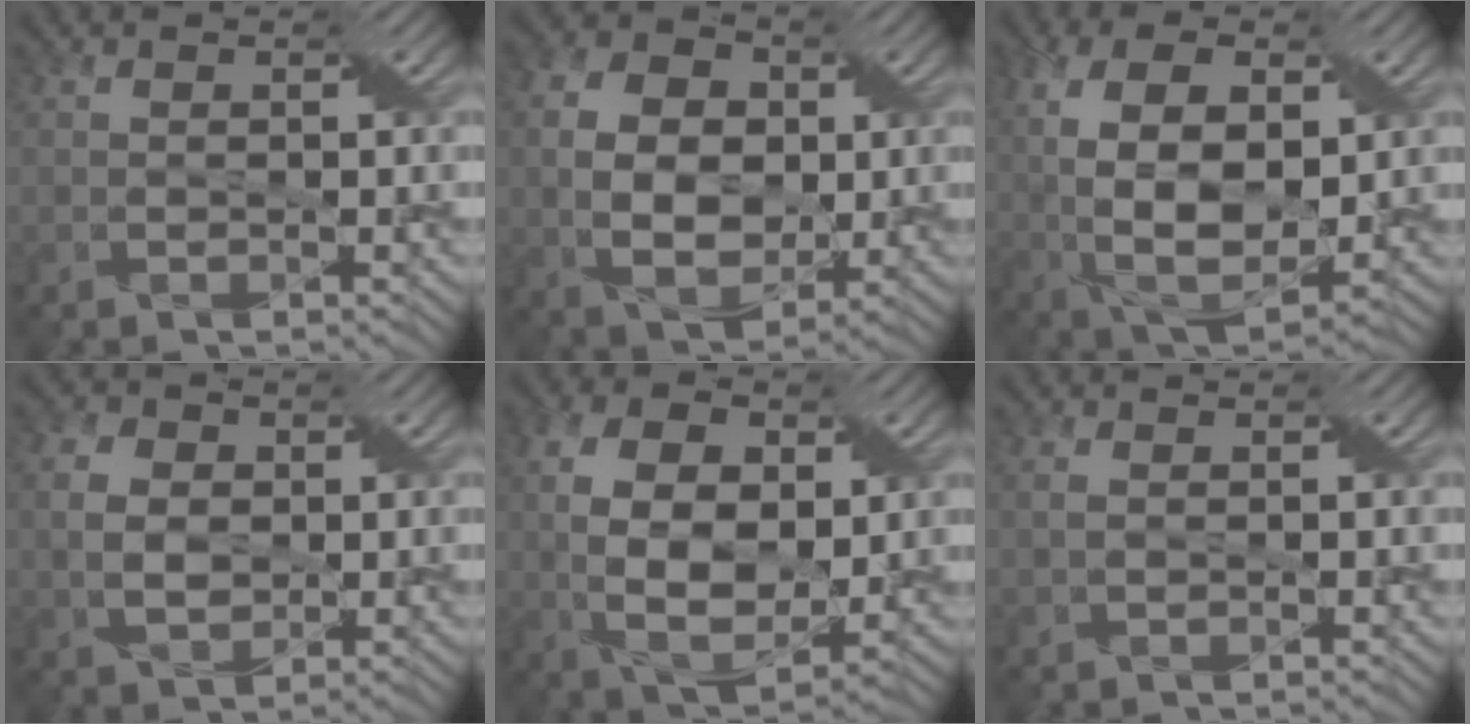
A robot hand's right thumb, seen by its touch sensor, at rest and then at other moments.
{"total": 9.0, "force": [0.4, 6.6, 6.2], "torque": [-0.140, 0.001, 0.003]}
{"total": 13.0, "force": [2.0, 7.3, 10.6], "torque": [-0.221, 0.003, 0.034]}
{"total": 5.6, "force": [0.5, 4.3, 3.5], "torque": [-0.086, 0.004, 0.002]}
{"total": 11.4, "force": [1.5, 7.0, 8.9], "torque": [-0.196, 0.005, 0.022]}
{"total": 1.1, "force": [0.2, 0.7, 0.9], "torque": [-0.022, 0.003, 0.005]}